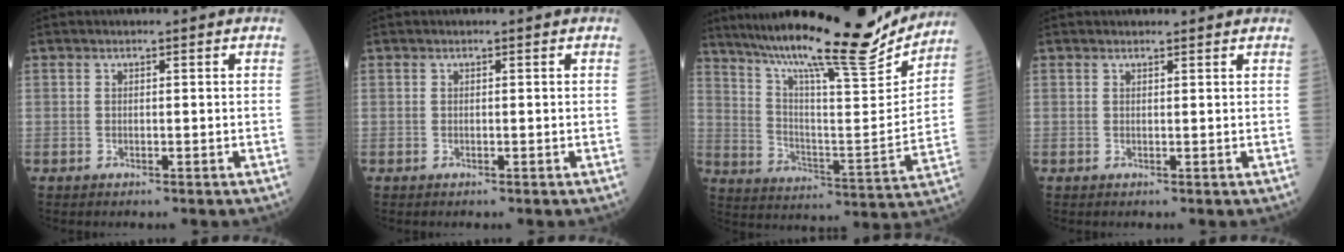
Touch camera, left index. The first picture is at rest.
{"total": 0.0}
{"total": 24.1, "force": [21.0, 2.0, 11.6], "torque": [-0.204, -0.040, 0.310]}
{"total": 2.0, "force": [1.9, 0.4, 0.2], "torque": [-0.010, 0.007, 0.024]}